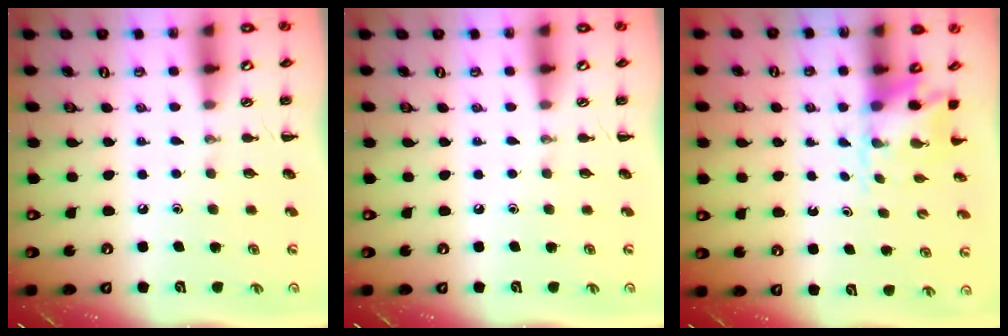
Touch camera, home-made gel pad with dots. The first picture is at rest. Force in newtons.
{"total": 0.0}
{"total": 2.9, "press": 2.8, "slide": 0.7}